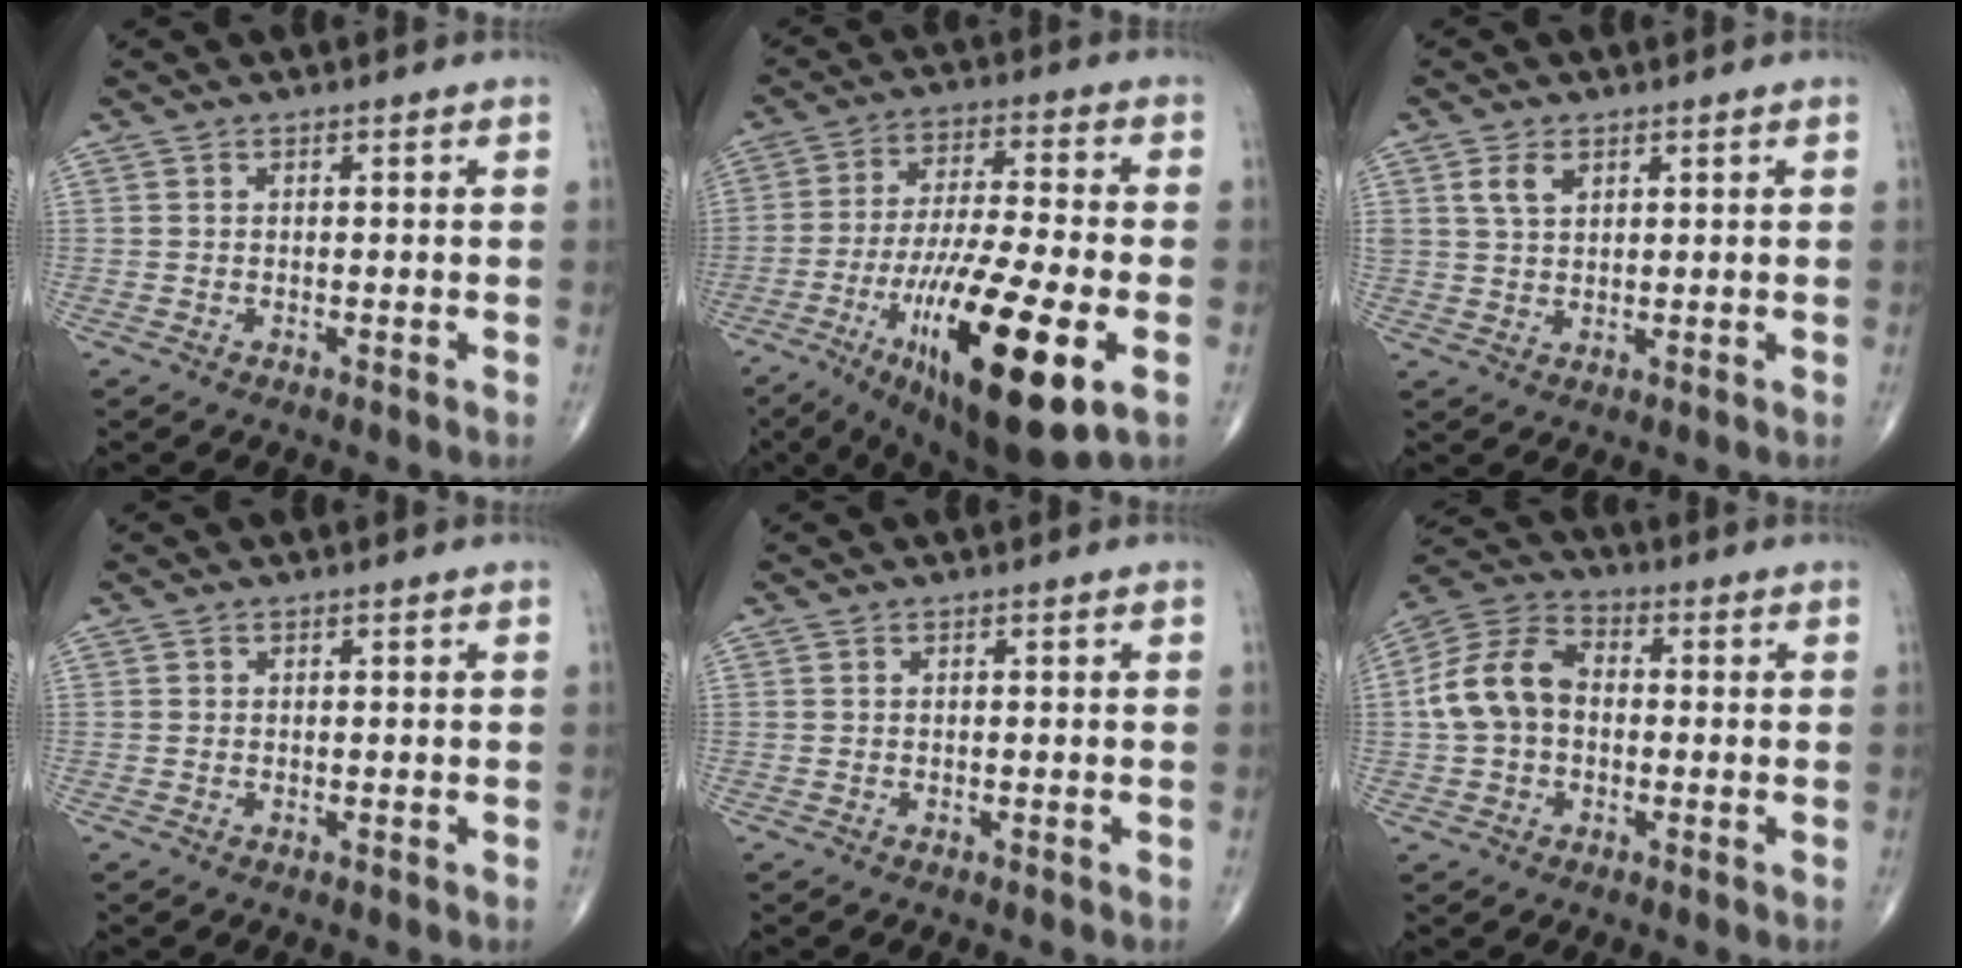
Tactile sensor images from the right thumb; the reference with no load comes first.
{"total": 23.0, "force": [-8.3, 5.5, 20.7], "torque": [-0.367, -0.002, -0.129]}
{"total": 3.8, "force": [1.8, 2.3, 2.4], "torque": [-0.039, -0.005, 0.040]}
{"total": 0.0}
{"total": 0.0}
{"total": 11.3, "force": [-0.3, 8.3, 7.7], "torque": [-0.143, 0.036, -0.016]}